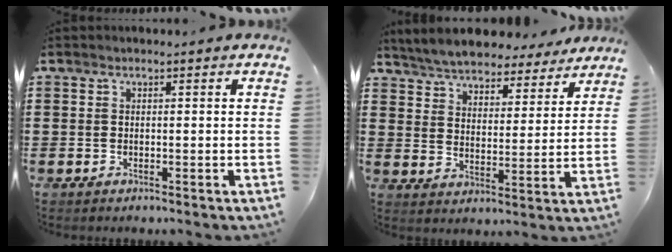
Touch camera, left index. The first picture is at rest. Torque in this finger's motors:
{"motor_torque": [2.14, 0.00, 0.52, 0.03]}